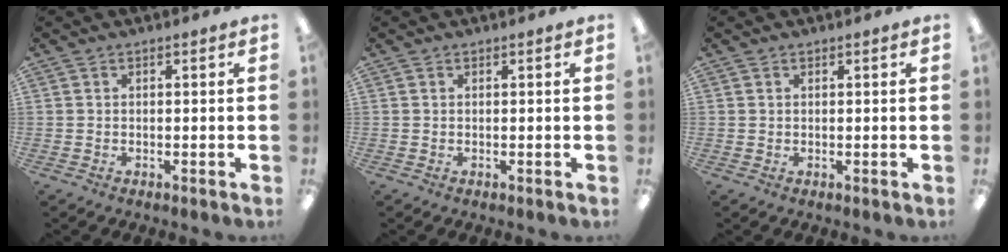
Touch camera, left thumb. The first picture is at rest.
{"total": 0.0}
{"total": 0.5, "force": [0.4, 0.3, 0.1], "torque": [-0.002, 0.002, 0.008]}